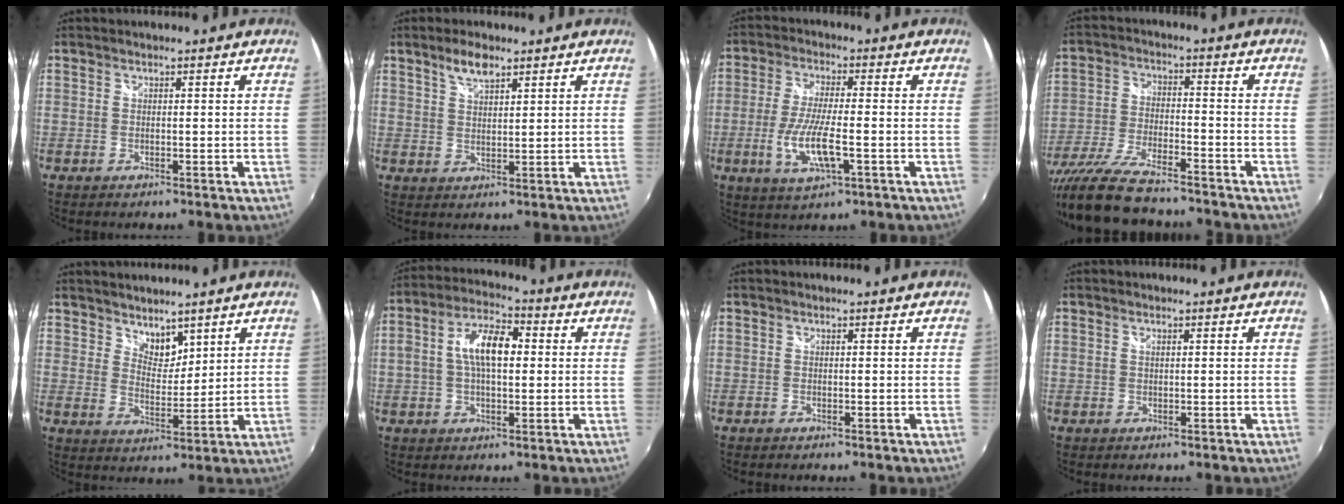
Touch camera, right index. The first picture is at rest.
{"total": 4.4, "force": [3.0, 1.6, 2.8], "torque": [-0.049, 0.005, 0.056]}
{"total": 9.7, "force": [-2.9, 2.5, 8.9], "torque": [-0.183, -0.014, -0.054]}
{"total": 16.8, "force": [-14.1, 3.4, 8.4], "torque": [-0.180, -0.044, -0.250]}
{"total": 5.0, "force": [4.1, 2.4, 1.4], "torque": [-0.012, -0.001, 0.074]}
{"total": 9.6, "force": [0.8, 4.6, 8.4], "torque": [-0.160, 0.022, 0.010]}
{"total": 0.0}
{"total": 0.5, "force": [0.3, 0.3, 0.4], "torque": [-0.007, 0.001, 0.004]}